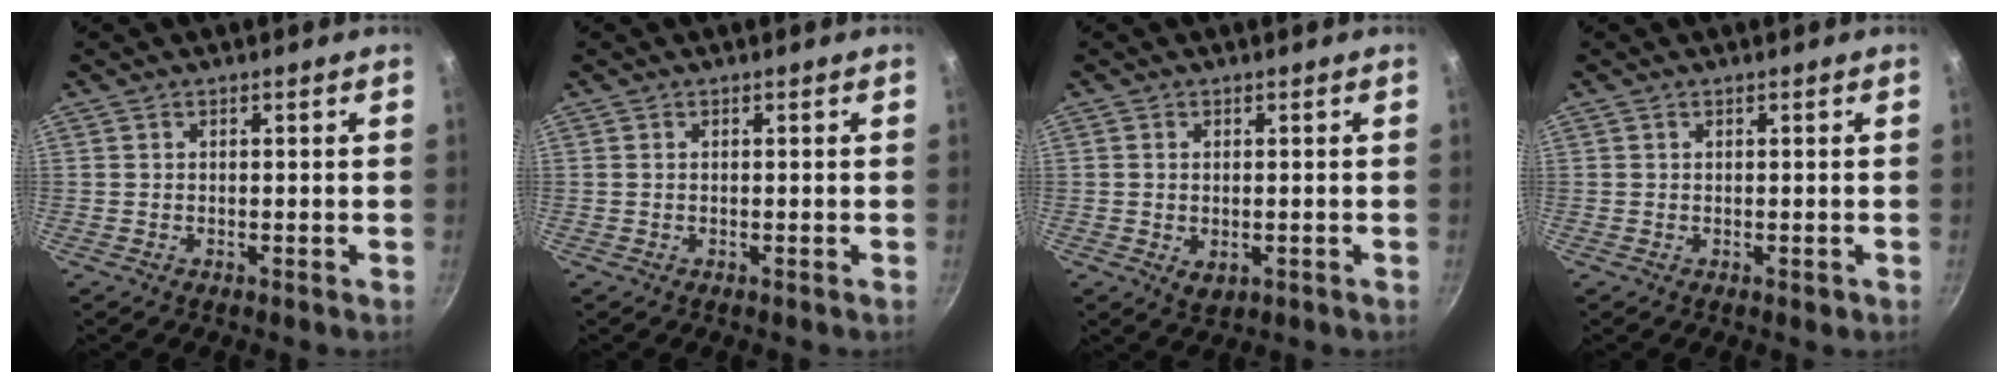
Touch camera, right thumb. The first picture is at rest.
{"total": 0.0}
{"total": 2.8, "force": [-0.4, 1.8, 2.1], "torque": [-0.033, -0.008, -0.003]}
{"total": 0.9, "force": [0.0, 0.6, 0.7], "torque": [-0.005, 0.002, 0.000]}